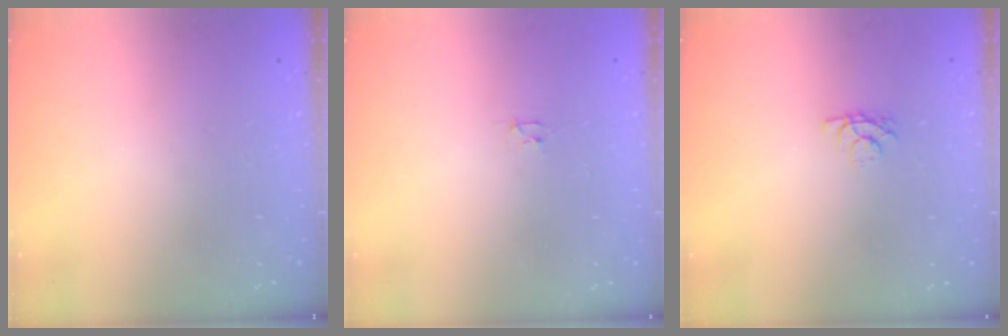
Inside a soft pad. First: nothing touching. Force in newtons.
{"total": 2.4, "press": 2.3, "slide": 0.4}
{"total": 4.2, "press": 4.2, "slide": 0.5}